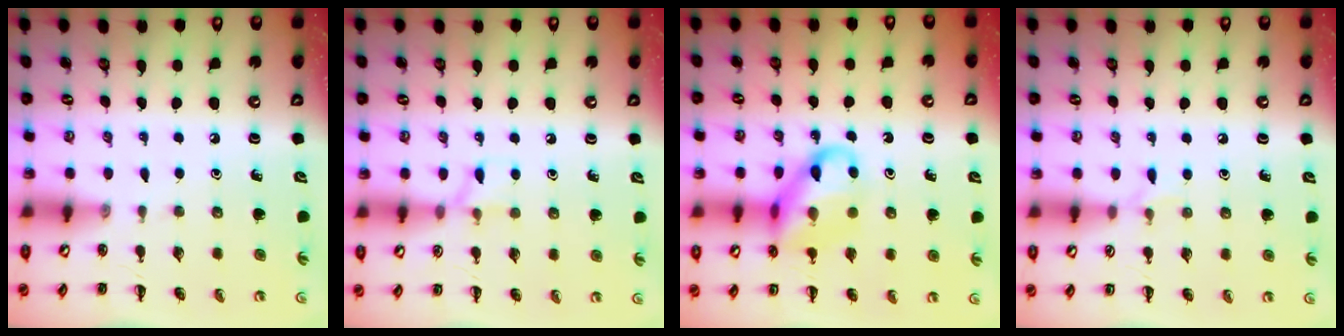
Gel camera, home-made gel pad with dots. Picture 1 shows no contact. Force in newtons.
{"total": 5.3, "press": 5.2, "slide": 1.1}
{"total": 13.5, "press": 13.3, "slide": 2.3}
{"total": 4.5, "press": 4.2, "slide": 1.5}